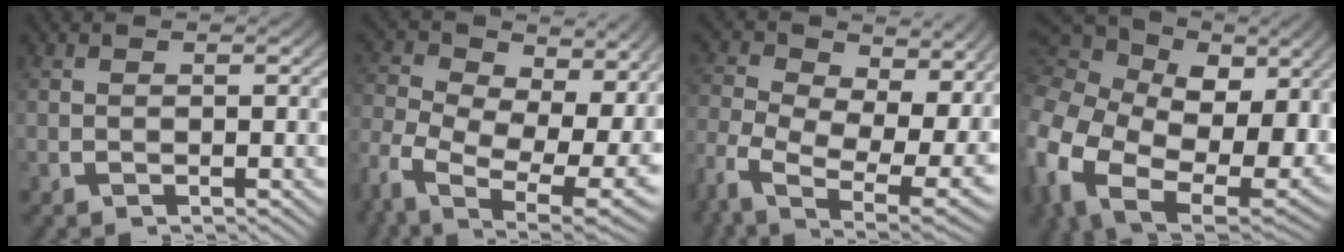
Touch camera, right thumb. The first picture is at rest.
{"total": 10.5, "force": [-3.1, 6.5, 7.7], "torque": [-0.149, -0.062, -0.035]}
{"total": 9.2, "force": [-2.8, 5.5, 6.9], "torque": [-0.139, -0.061, -0.029]}
{"total": 16.6, "force": [-1.4, 12.0, 11.3], "torque": [-0.263, -0.090, -0.001]}